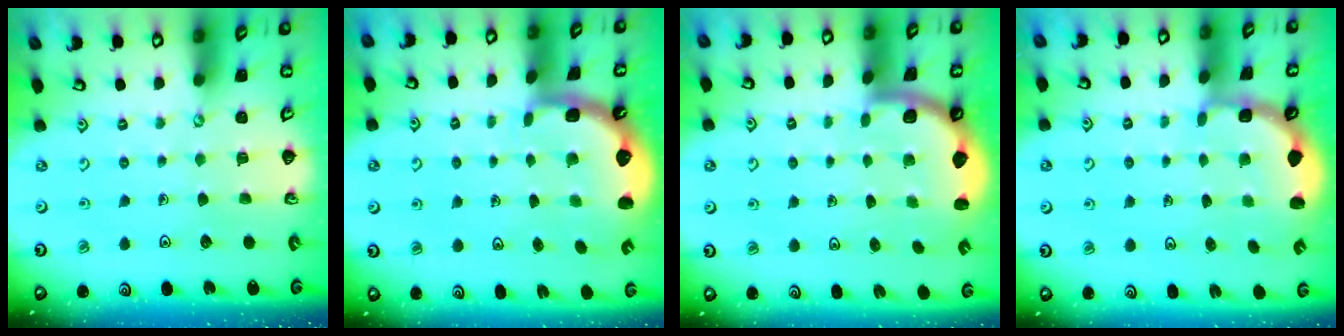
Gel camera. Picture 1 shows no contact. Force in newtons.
{"total": 2.5, "press": 1.6, "slide": 1.9}
{"total": 1.6, "press": 1.6, "slide": 0.1}
{"total": 2.5, "press": 1.9, "slide": 1.6}